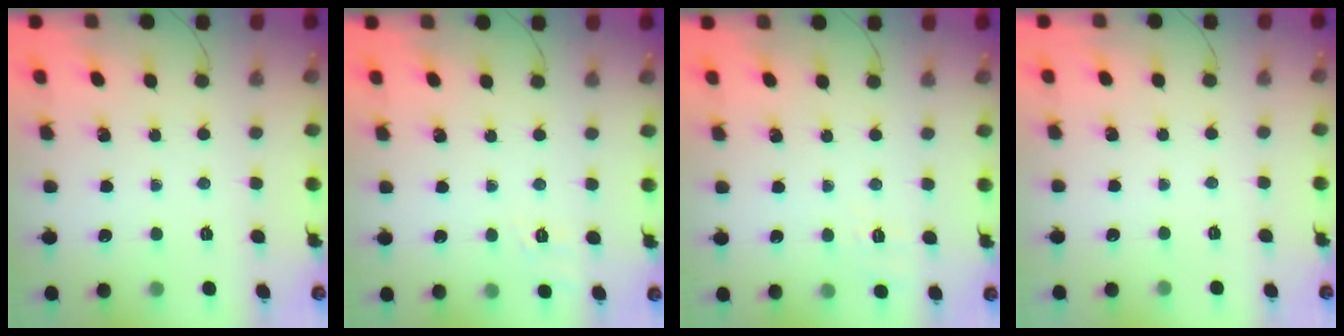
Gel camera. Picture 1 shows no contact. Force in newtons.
{"total": 1.8, "press": 0.4, "slide": 1.7}
{"total": 3.7, "press": 3.1, "slide": 2.0}
{"total": 2.5, "press": 2.4, "slide": 0.4}